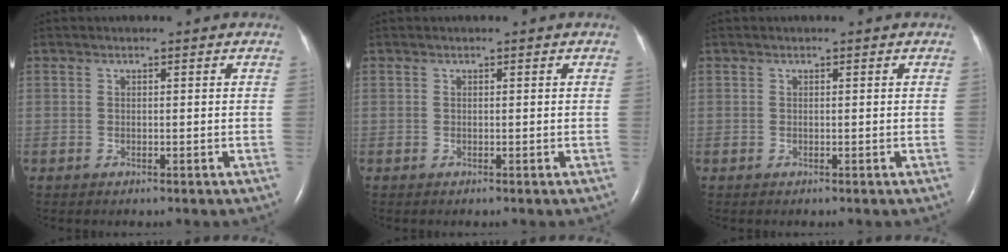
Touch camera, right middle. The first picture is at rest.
{"total": 0.0}
{"total": 0.0}